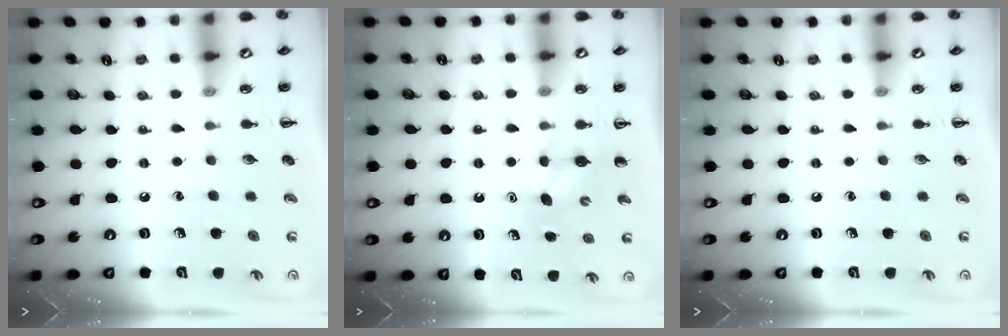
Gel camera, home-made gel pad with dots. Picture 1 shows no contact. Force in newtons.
{"total": 3.8, "press": 3.7, "slide": 0.8}
{"total": 0.0}